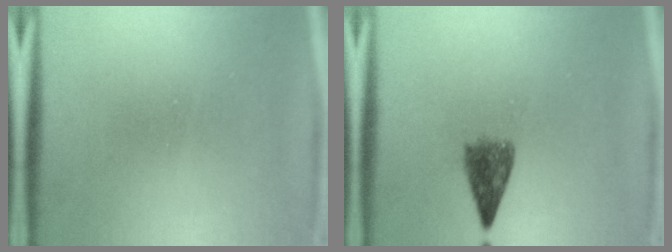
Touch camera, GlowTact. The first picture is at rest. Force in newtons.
{"total": 4.1}